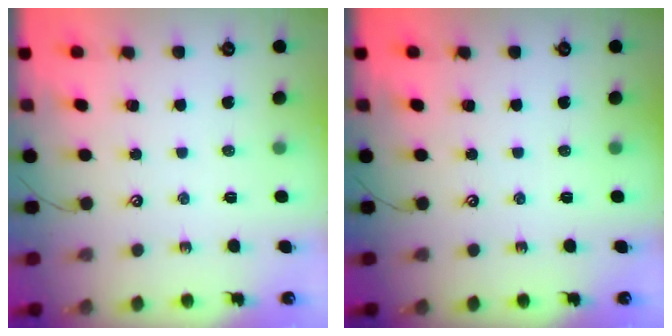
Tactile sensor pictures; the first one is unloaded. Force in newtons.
{"total": 0.0}